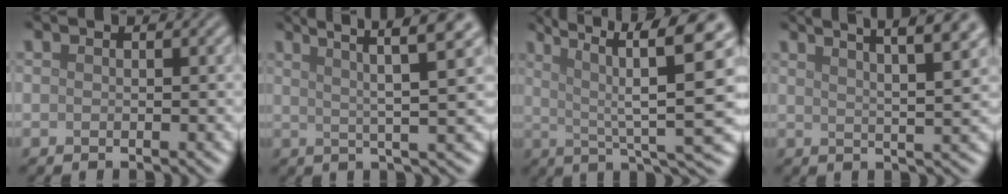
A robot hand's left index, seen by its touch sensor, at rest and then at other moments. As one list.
[{"total": 6.7, "force": [3.6, 0.9, 5.5], "torque": [-0.087, 0.018, 0.054]}, {"total": 11.7, "force": [3.5, 2.7, 10.9], "torque": [-0.151, 0.018, 0.059]}, {"total": 10.2, "force": [6.7, 3.0, 7.2], "torque": [-0.063, 0.043, 0.059]}]